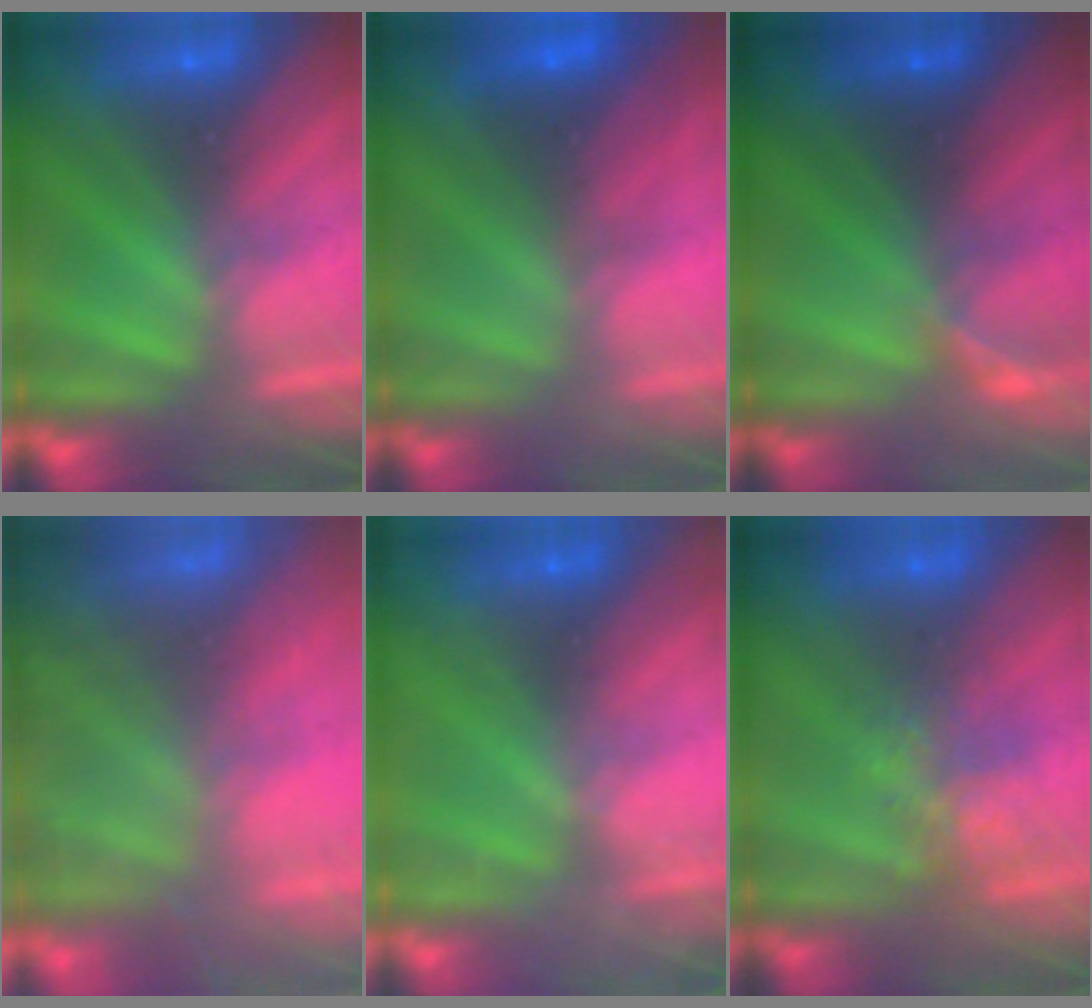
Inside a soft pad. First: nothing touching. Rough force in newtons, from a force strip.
{"total": 2.8}
{"total": 1.3}
{"total": 7.5}
{"total": 2.3}
{"total": 3.8}